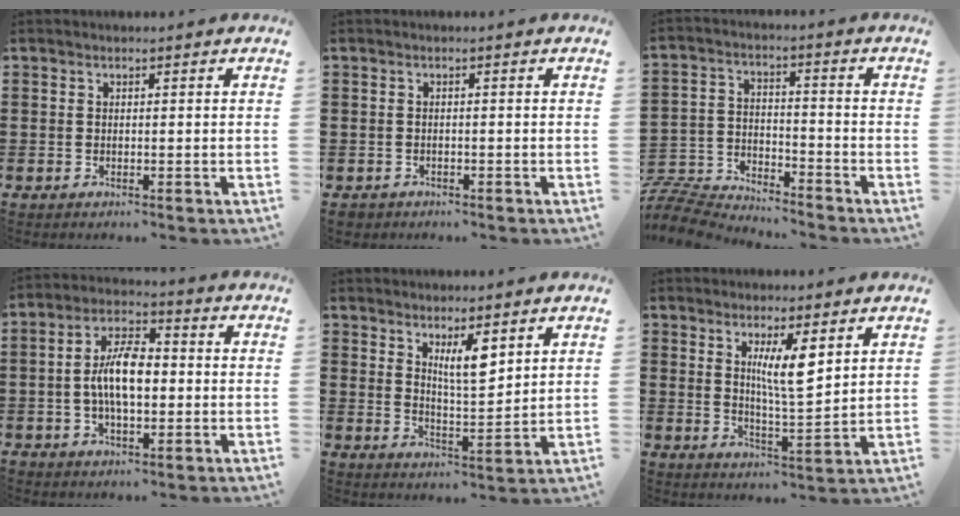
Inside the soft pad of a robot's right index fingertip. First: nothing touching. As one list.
[{"total": 0.9, "force": [-0.8, 0.5, 0.0], "torque": [-0.004, 0.000, -0.018]}, {"total": 7.6, "force": [-7.5, 1.1, 0.7], "torque": [-0.028, 0.012, -0.154]}, {"total": 8.0, "force": [-0.8, 3.6, 7.1], "torque": [-0.140, 0.009, -0.017]}, {"total": 5.7, "force": [3.5, 1.6, 4.3], "torque": [-0.076, -0.009, 0.056]}, {"total": 6.5, "force": [3.0, 1.2, 5.6], "torque": [-0.101, -0.007, 0.046]}]